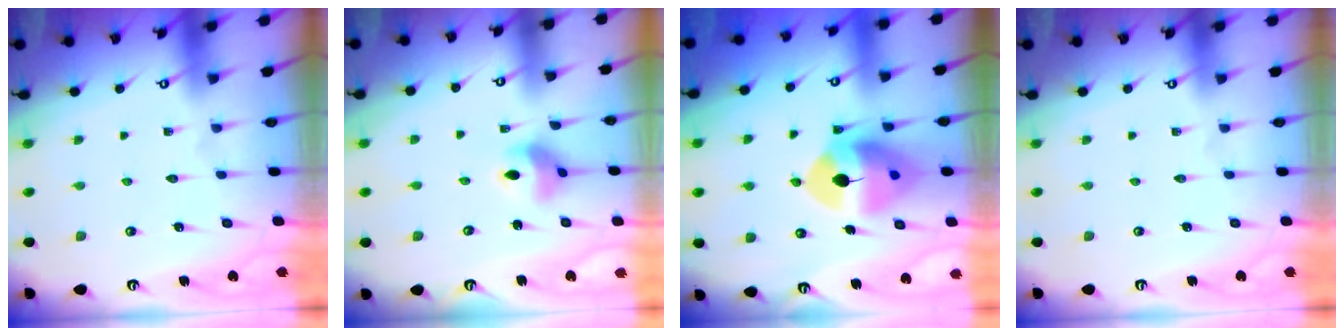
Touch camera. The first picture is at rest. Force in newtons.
{"total": 7.7, "press": 7.7, "slide": 0.5}
{"total": 11.6, "press": 11.4, "slide": 1.9}
{"total": 0.0}